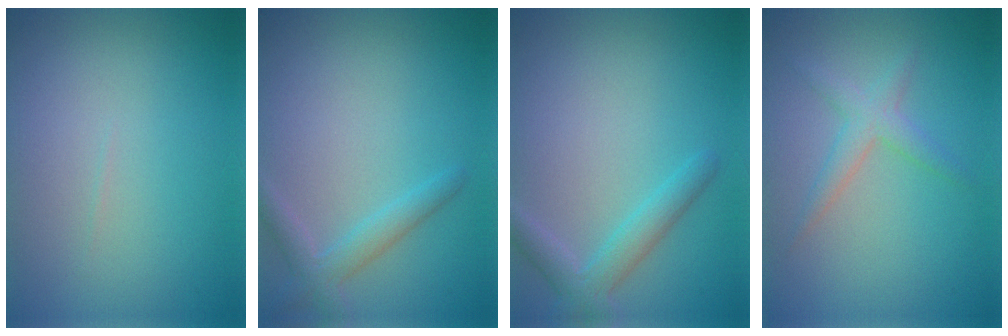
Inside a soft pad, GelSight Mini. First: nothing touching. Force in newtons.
{"total": 2.4, "press": 2.3, "slide": 0.1}
{"total": 2.8, "press": 2.8, "slide": 0.0}
{"total": 2.1, "press": 2.1, "slide": 0.1}